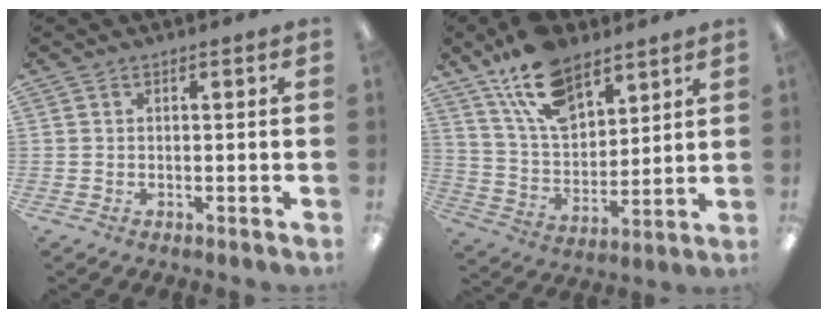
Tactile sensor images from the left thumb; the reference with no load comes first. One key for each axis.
{"total": 16.4, "fx": 11.2, "fy": 8.3, "fz": 8.7, "tx": -0.167, "ty": -0.045, "tz": 0.206}